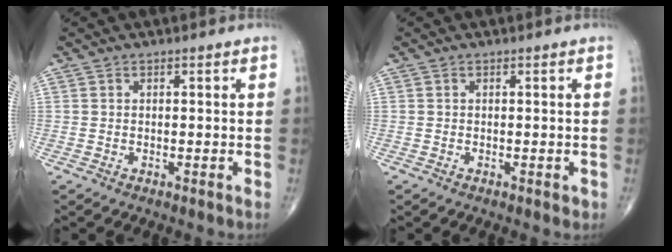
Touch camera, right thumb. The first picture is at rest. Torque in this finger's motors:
{"motor_torque": [-0.19, 0.01, -0.10, -0.14, 0.02]}